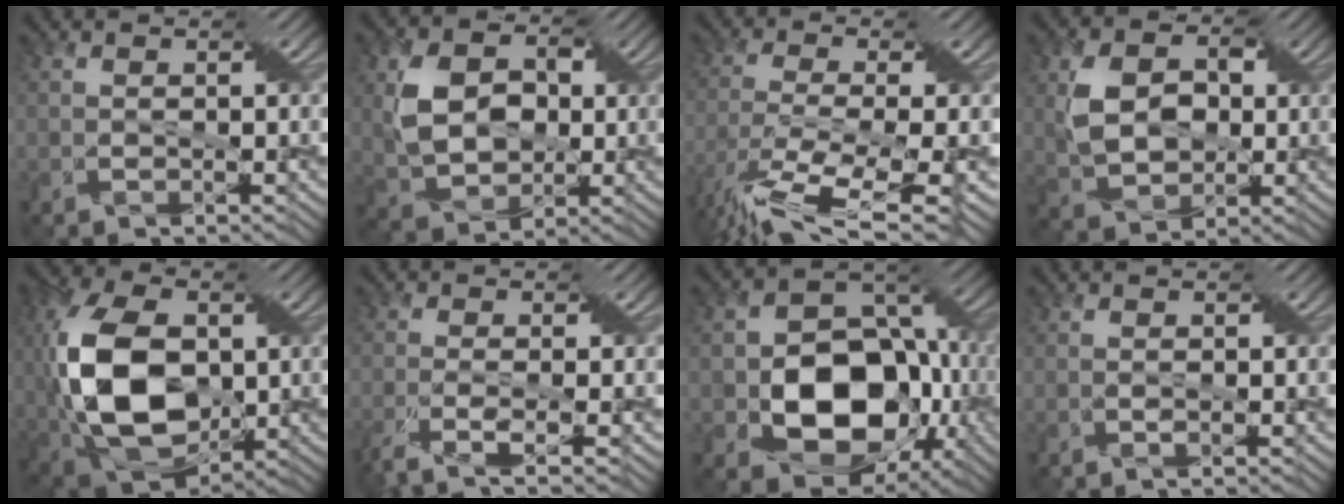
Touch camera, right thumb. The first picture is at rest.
{"total": 7.5, "force": [1.0, 5.5, 5.0], "torque": [-0.127, -0.001, 0.018]}
{"total": 12.0, "force": [-7.4, 2.5, 9.1], "torque": [-0.224, -0.021, -0.123]}
{"total": 6.9, "force": [1.1, 4.9, 4.6], "torque": [-0.116, -0.001, 0.017]}
{"total": 16.0, "force": [0.1, 10.1, 12.4], "torque": [-0.292, -0.004, 0.000]}
{"total": 6.3, "force": [-3.8, 1.2, 4.9], "torque": [-0.113, -0.015, -0.073]}
{"total": 15.0, "force": [-3.0, 10.5, 10.3], "torque": [-0.168, -0.032, -0.045]}
{"total": 0.7, "force": [-0.2, -0.1, 0.7], "torque": [-0.020, -0.004, -0.004]}